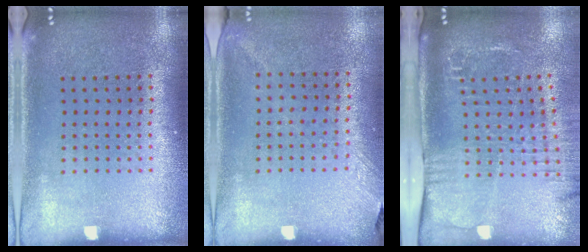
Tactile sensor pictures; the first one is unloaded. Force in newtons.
{"total": 1.2, "press": 0.9, "slide": 0.7}
{"total": 2.7, "press": 2.1, "slide": 1.6}